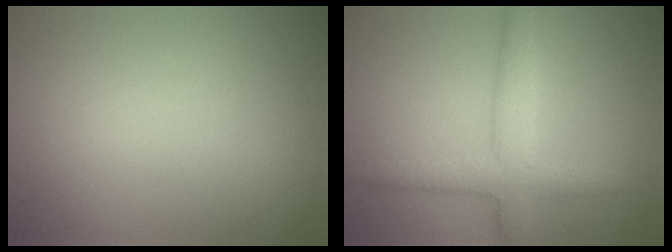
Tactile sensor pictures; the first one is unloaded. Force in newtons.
{"total": 4.0, "press": 4.0, "slide": 0.2}